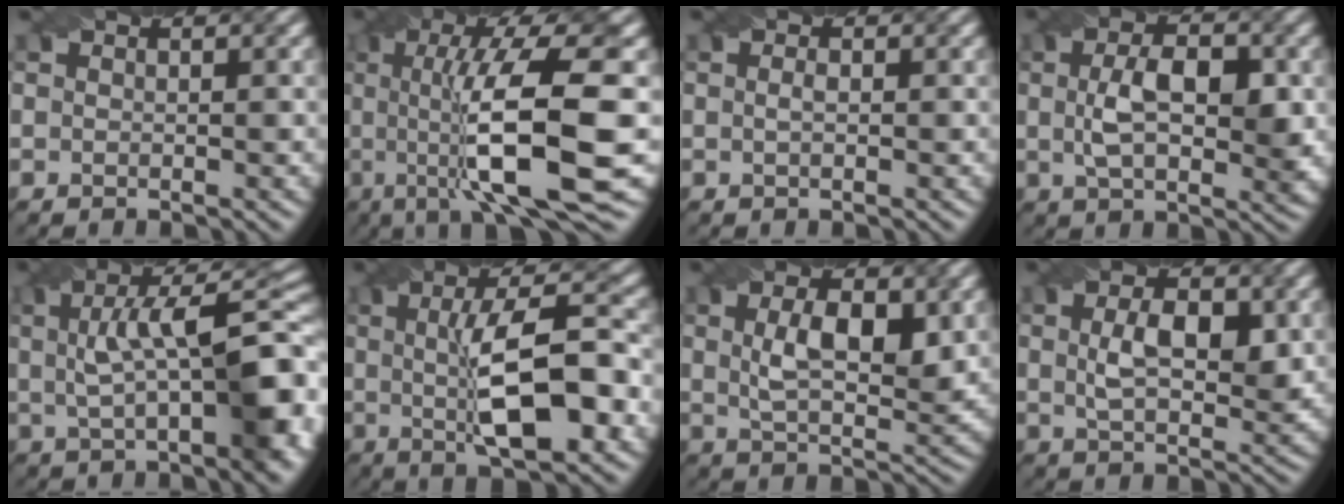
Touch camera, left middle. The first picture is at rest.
{"total": 13.4, "force": [-0.8, 3.1, 13.0], "torque": [-0.196, 0.001, -0.017]}
{"total": 0.8, "force": [-0.1, 0.2, 0.7], "torque": [-0.018, 0.002, 0.000]}
{"total": 6.1, "force": [0.5, 2.9, 5.4], "torque": [-0.094, 0.002, 0.008]}
{"total": 11.9, "force": [1.4, 4.1, 11.1], "torque": [-0.166, 0.011, 0.023]}
{"total": 9.8, "force": [-0.2, 2.7, 9.4], "torque": [-0.142, 0.009, -0.006]}
{"total": 5.7, "force": [1.3, 2.5, 4.9], "torque": [-0.094, -0.002, 0.027]}
{"total": 5.0, "force": [0.9, 2.5, 4.3], "torque": [-0.083, 0.000, 0.018]}